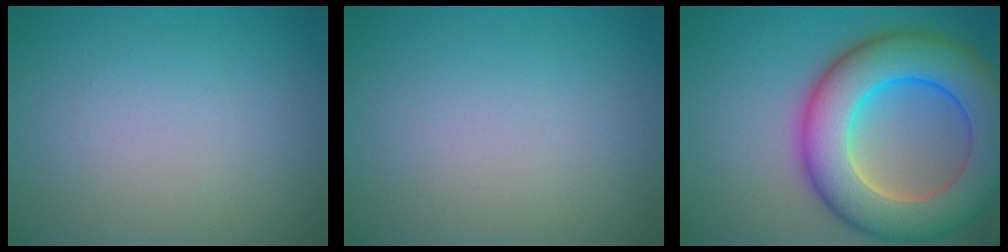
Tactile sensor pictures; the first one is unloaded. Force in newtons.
{"total": 0.0}
{"total": 11.9, "press": 11.9, "slide": 0.5}